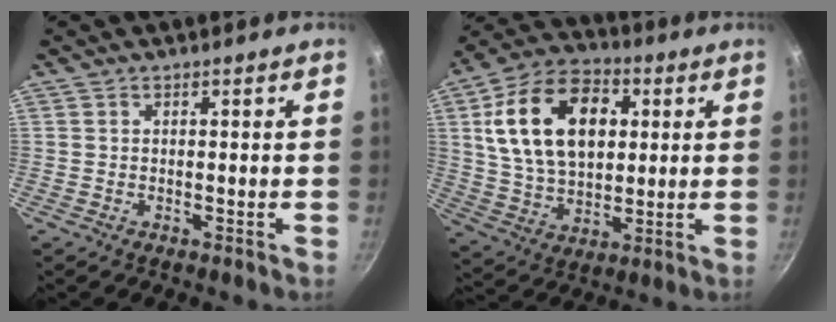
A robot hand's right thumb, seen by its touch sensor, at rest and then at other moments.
{"total": 20.6, "force": [4.8, 13.5, 14.8], "torque": [-0.236, 0.003, 0.081]}